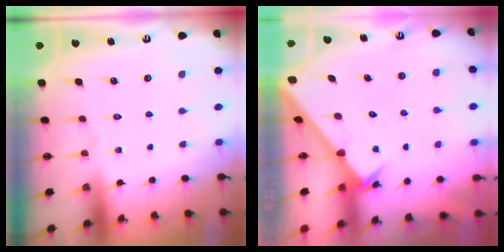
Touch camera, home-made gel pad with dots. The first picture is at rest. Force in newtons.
{"total": 2.6, "press": 2.6, "slide": 0.2}